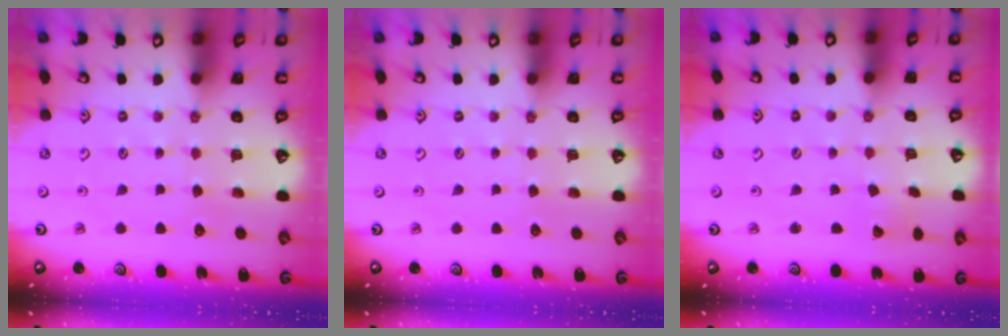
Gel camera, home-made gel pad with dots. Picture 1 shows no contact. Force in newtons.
{"total": 0.0}
{"total": 2.4, "press": 2.4, "slide": 0.2}